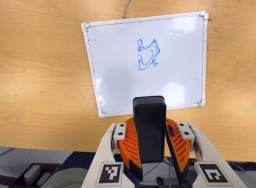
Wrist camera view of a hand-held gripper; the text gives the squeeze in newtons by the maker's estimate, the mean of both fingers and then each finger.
{"total": 9.4, "left": 9.5, "right": 9.4}